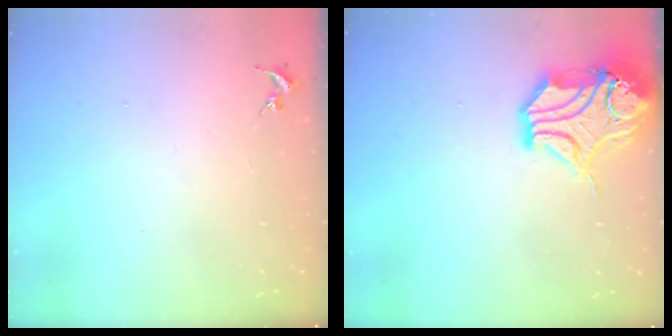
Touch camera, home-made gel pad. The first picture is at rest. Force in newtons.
{"total": 16.2, "press": 16.0, "slide": 2.3}